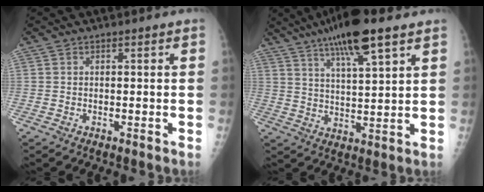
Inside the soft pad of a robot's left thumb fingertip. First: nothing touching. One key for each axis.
{"total": 13.2, "fx": 8.3, "fy": 2.6, "fz": 9.9, "tx": -0.164, "ty": -0.026, "tz": 0.140}